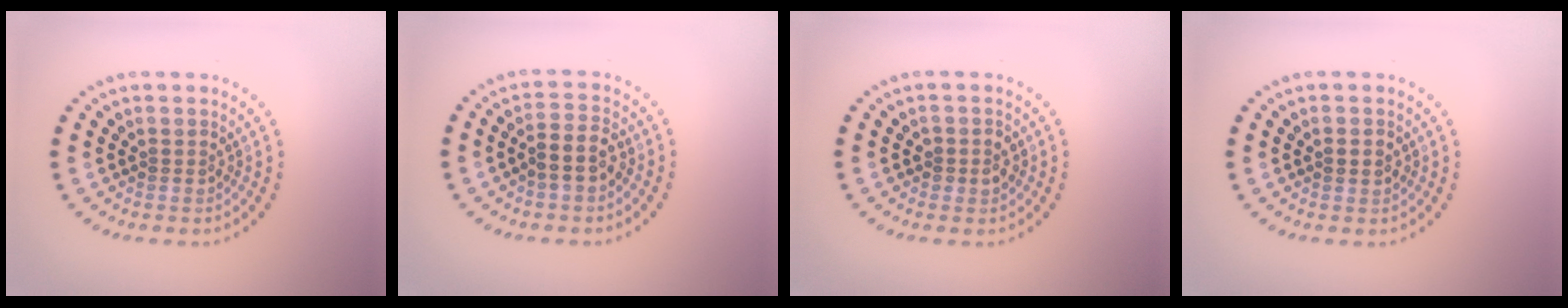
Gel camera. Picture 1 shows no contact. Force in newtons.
{"total": 2.6, "press": 2.3, "slide": 1.1}
{"total": 1.4, "press": 1.4, "slide": 0.5}
{"total": 1.7, "press": 1.7, "slide": 0.1}